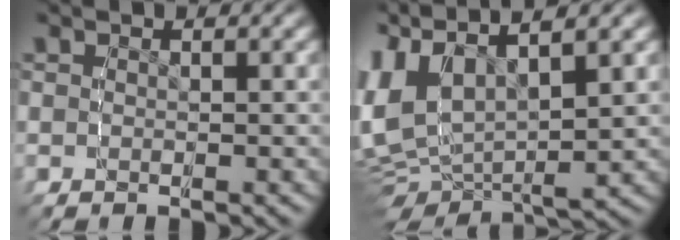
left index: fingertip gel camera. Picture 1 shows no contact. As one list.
[{"total": 11.8, "force": [2.6, 8.6, 7.6], "torque": [-0.200, -0.019, 0.043]}]